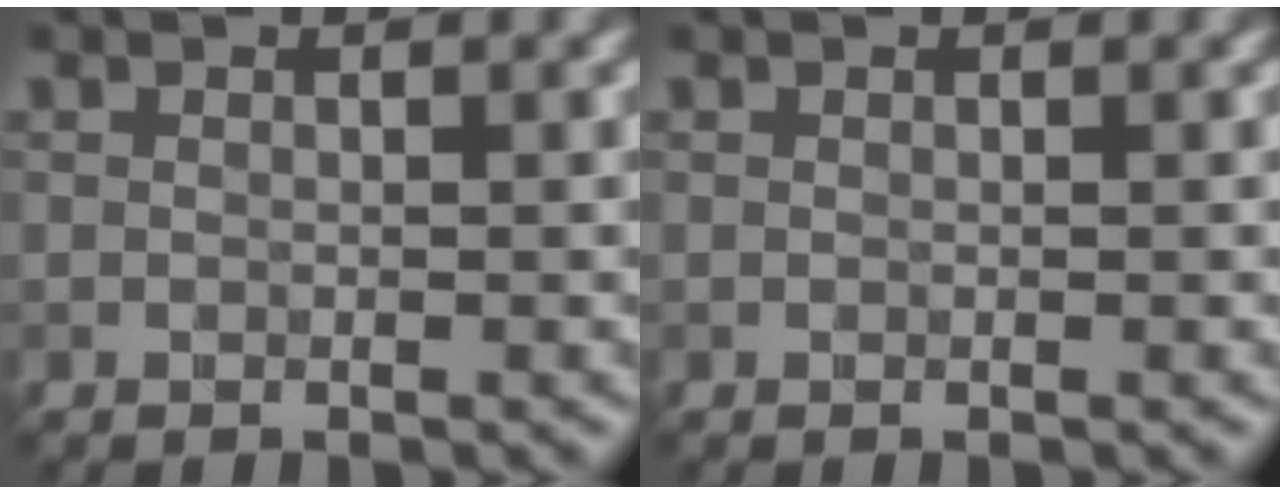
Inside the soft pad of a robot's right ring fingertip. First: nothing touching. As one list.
[{"total": 0.0}]